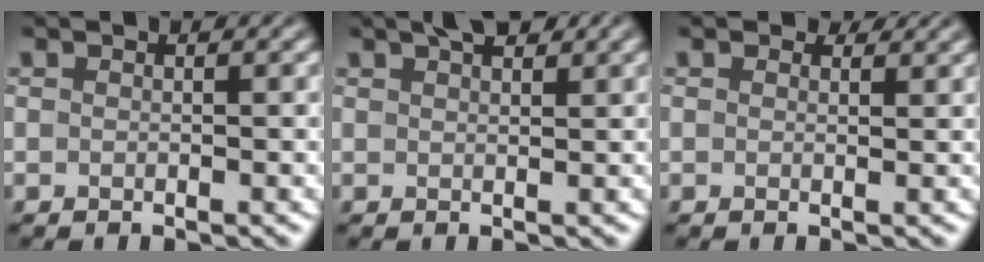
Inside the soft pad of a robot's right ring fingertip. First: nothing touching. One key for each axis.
{"total": 2.7, "fx": 2.0, "fy": 0.7, "fz": 1.7, "tx": -0.020, "ty": 0.005, "tz": 0.030}
{"total": 1.4, "fx": 1.1, "fy": 0.7, "fz": 0.5, "tx": -0.010, "ty": -0.005, "tz": 0.009}